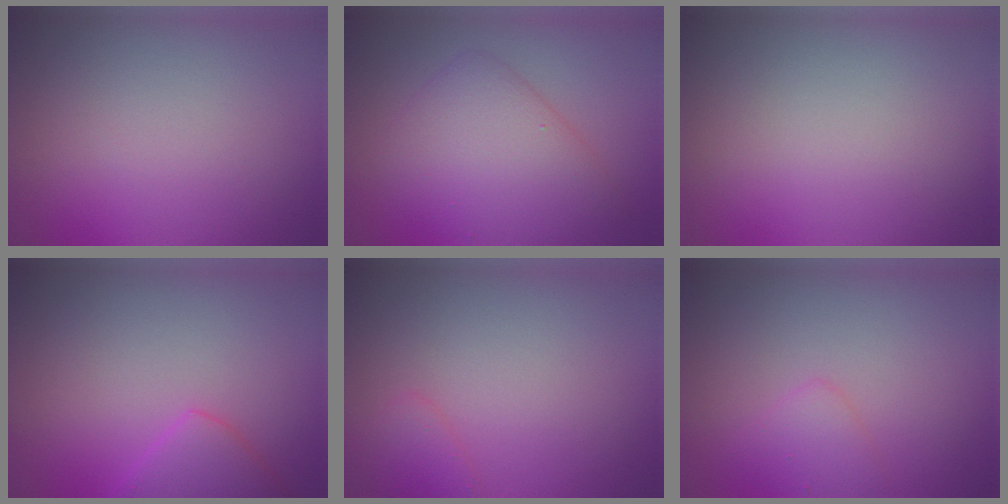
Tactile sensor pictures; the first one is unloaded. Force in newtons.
{"total": 5.3, "press": 5.3, "slide": 0.3}
{"total": 0.0}
{"total": 2.9, "press": 2.9, "slide": 0.2}
{"total": 1.5, "press": 1.5, "slide": 0.1}
{"total": 1.7, "press": 1.6, "slide": 0.1}